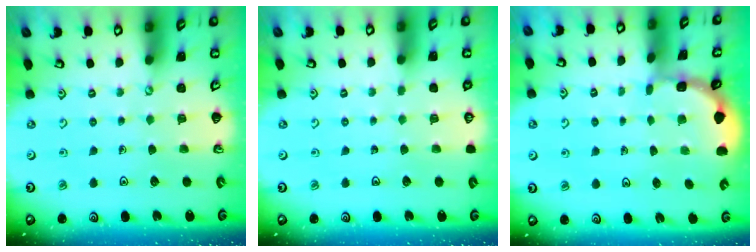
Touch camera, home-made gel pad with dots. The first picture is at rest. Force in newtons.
{"total": 0.0}
{"total": 1.6, "press": 1.6, "slide": 0.1}